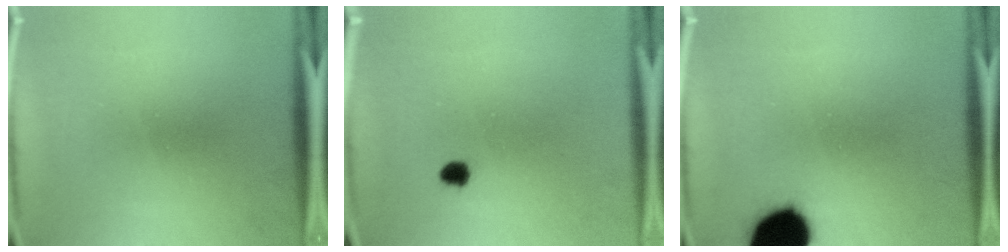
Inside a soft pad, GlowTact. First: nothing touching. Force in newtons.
{"total": 1.7}
{"total": 16.0}